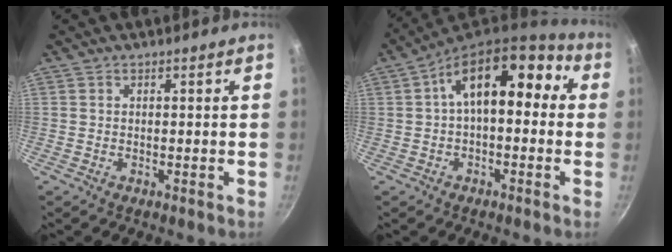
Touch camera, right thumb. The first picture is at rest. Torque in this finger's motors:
{"motor_torque": [0.05, 3.46, 1.53, 0.24, 0.46]}